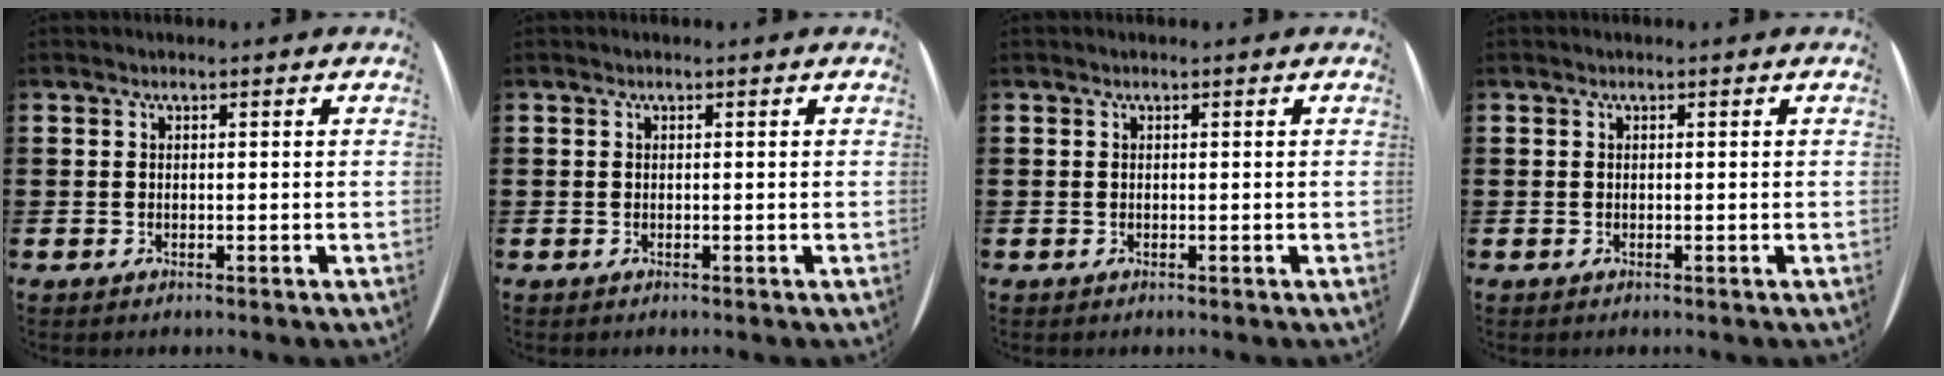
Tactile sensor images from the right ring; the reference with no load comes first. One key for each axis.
{"total": 0.0}
{"total": 0.0}
{"total": 0.0}